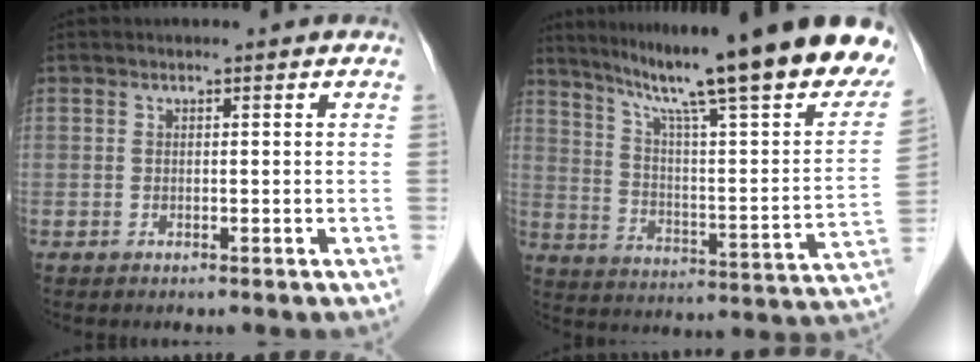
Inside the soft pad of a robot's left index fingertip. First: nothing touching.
{"total": 29.9, "force": [24.1, 2.3, 17.5], "torque": [-0.252, -0.062, 0.323]}